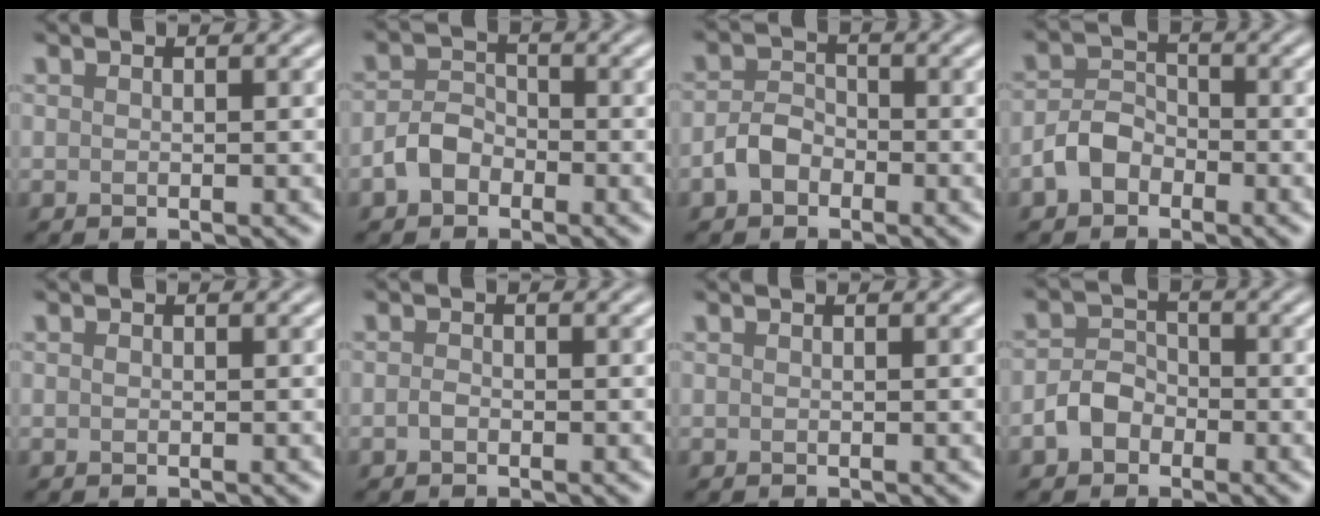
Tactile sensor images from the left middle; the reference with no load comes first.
{"total": 2.7, "force": [-1.4, 1.9, 1.3], "torque": [-0.023, 0.009, -0.032]}
{"total": 2.5, "force": [-1.3, 1.8, 1.3], "torque": [-0.024, 0.007, -0.030]}
{"total": 3.0, "force": [-1.6, 2.0, 1.5], "torque": [-0.025, 0.011, -0.037]}
{"total": 0.0}
{"total": 0.7, "force": [-0.3, 0.5, 0.5], "torque": [-0.011, 0.000, -0.009]}
{"total": 0.0}
{"total": 2.7, "force": [-1.3, 2.1, 1.2], "torque": [-0.019, 0.007, -0.028]}